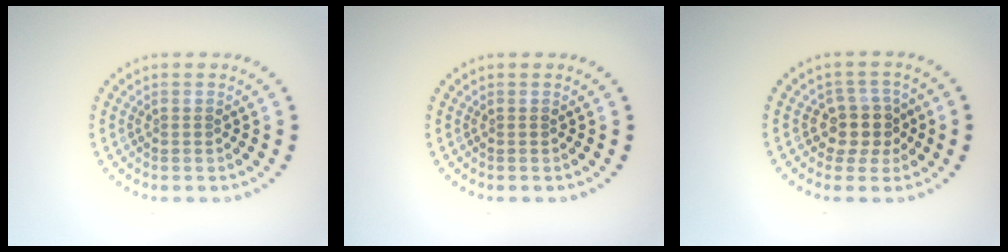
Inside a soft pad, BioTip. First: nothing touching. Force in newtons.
{"total": 0.0}
{"total": 3.0, "press": 2.5, "slide": 1.5}